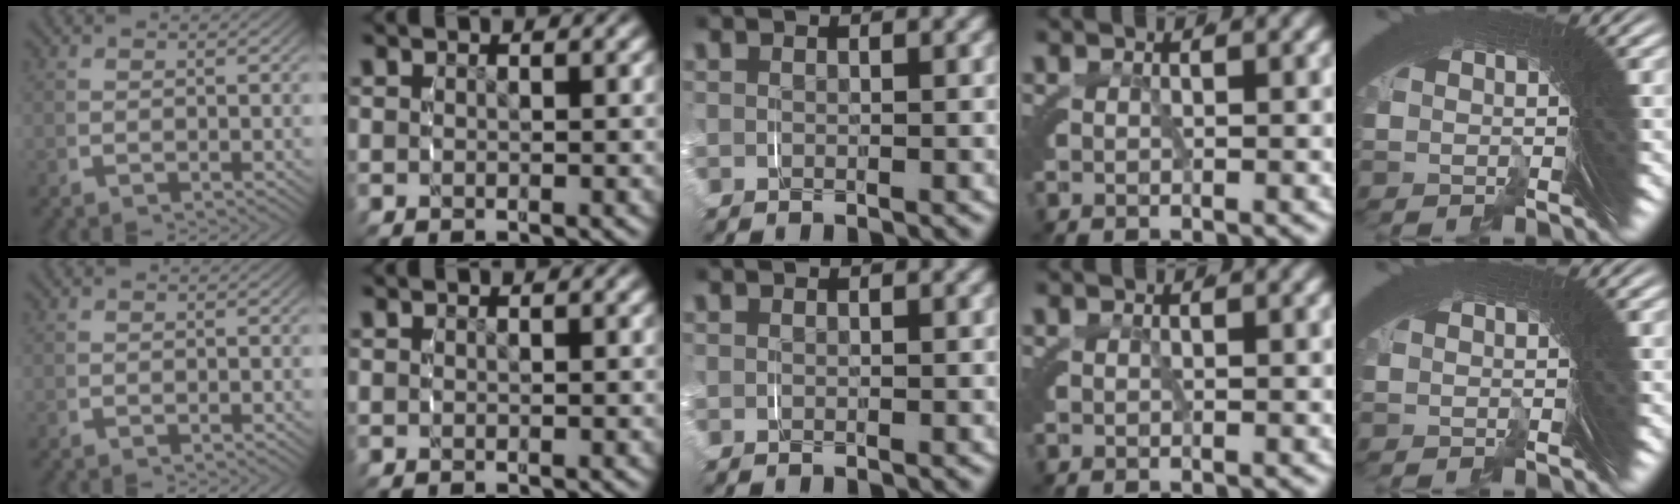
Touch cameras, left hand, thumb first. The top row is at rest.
{}